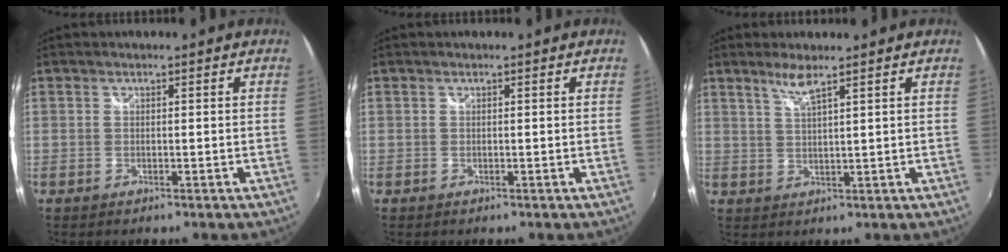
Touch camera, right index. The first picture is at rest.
{"total": 0.0}
{"total": 3.5, "force": [2.6, -0.2, 2.3], "torque": [-0.050, -0.001, 0.051]}